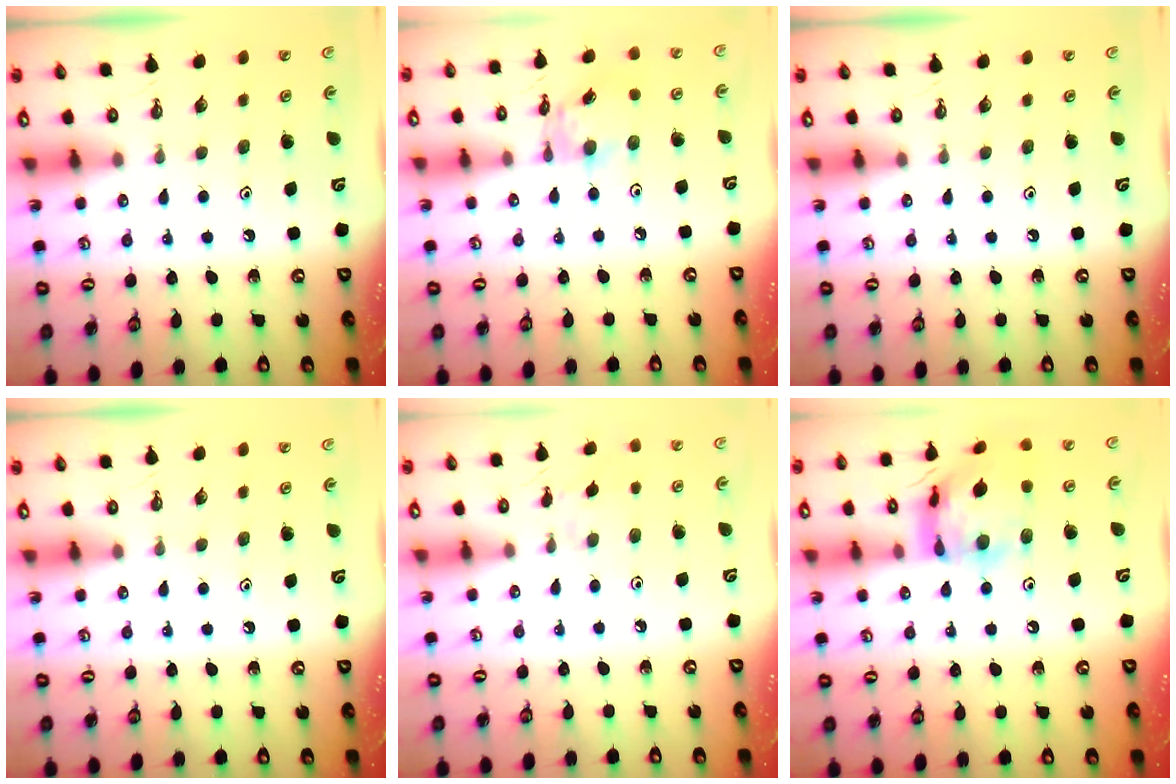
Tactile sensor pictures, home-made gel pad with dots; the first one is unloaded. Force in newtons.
{"total": 11.2, "press": 11.2, "slide": 0.9}
{"total": 0.0}
{"total": 0.0}
{"total": 4.0, "press": 3.9, "slide": 0.6}
{"total": 15.2, "press": 15.1, "slide": 1.4}